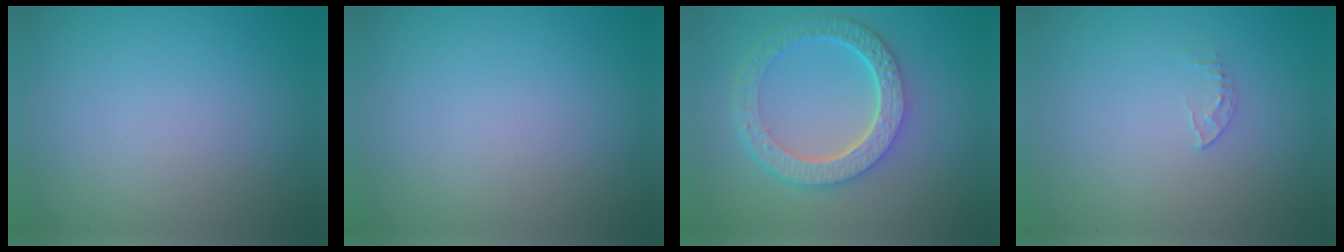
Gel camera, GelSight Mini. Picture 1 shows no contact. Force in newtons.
{"total": 0.0}
{"total": 6.4, "press": 4.7, "slide": 4.2}
{"total": 0.6, "press": 0.4, "slide": 0.4}